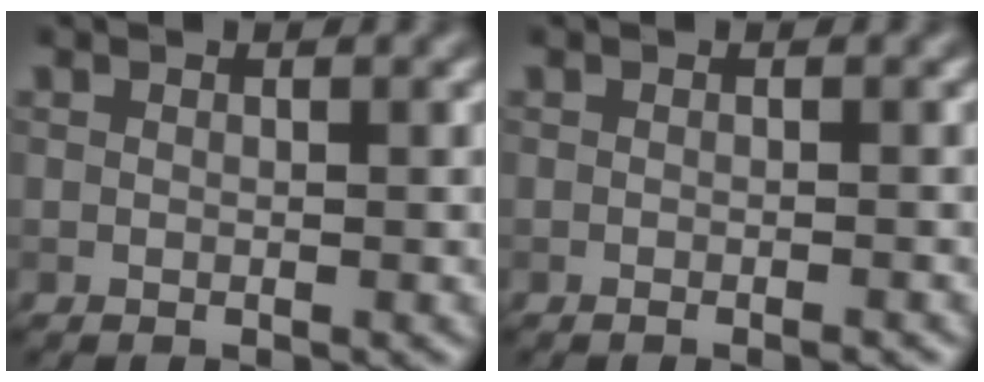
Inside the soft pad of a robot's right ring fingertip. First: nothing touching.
{"total": 0.9, "force": [-0.7, 0.1, 0.7], "torque": [-0.007, -0.002, -0.011]}